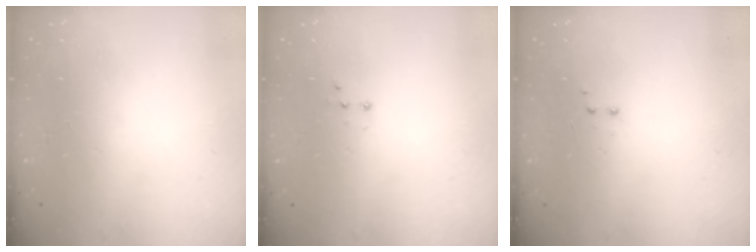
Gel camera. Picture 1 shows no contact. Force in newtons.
{"total": 2.8, "press": 2.7, "slide": 0.7}
{"total": 2.0, "press": 1.8, "slide": 0.9}